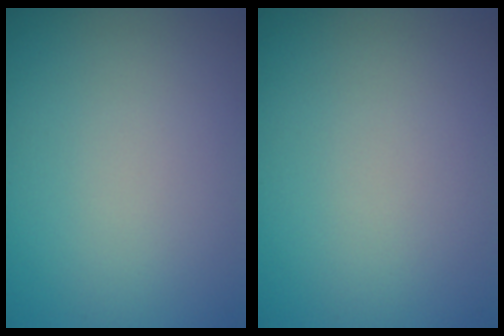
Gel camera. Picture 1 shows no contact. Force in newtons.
{"total": 0.0}